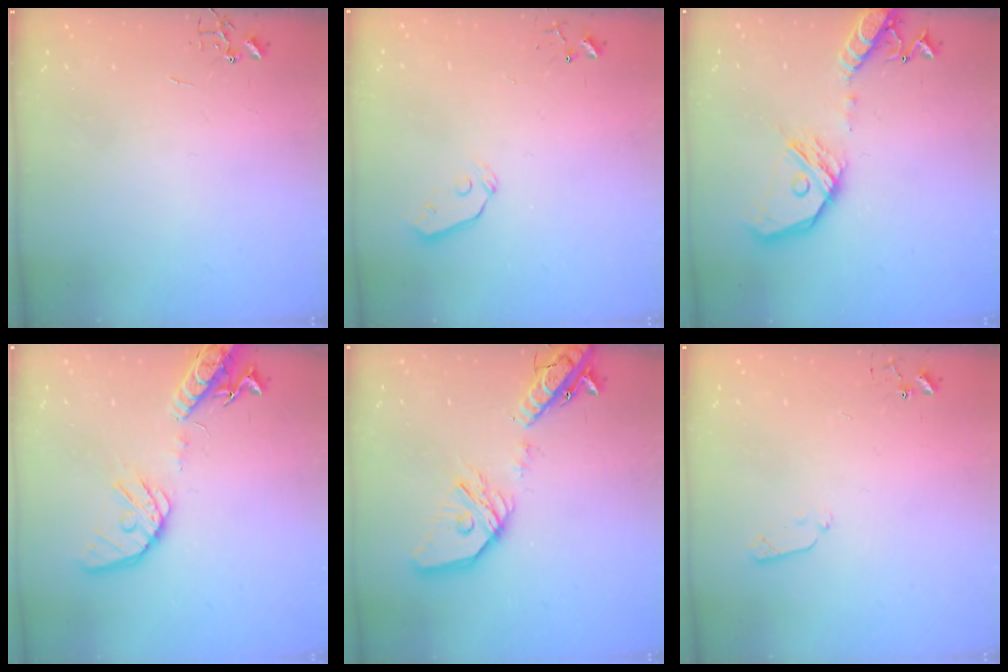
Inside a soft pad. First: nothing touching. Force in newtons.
{"total": 3.4, "press": 3.4, "slide": 0.4}
{"total": 18.2, "press": 17.9, "slide": 3.1}
{"total": 16.0, "press": 15.8, "slide": 2.5}
{"total": 21.4, "press": 21.2, "slide": 3.5}
{"total": 5.6, "press": 5.6, "slide": 0.8}